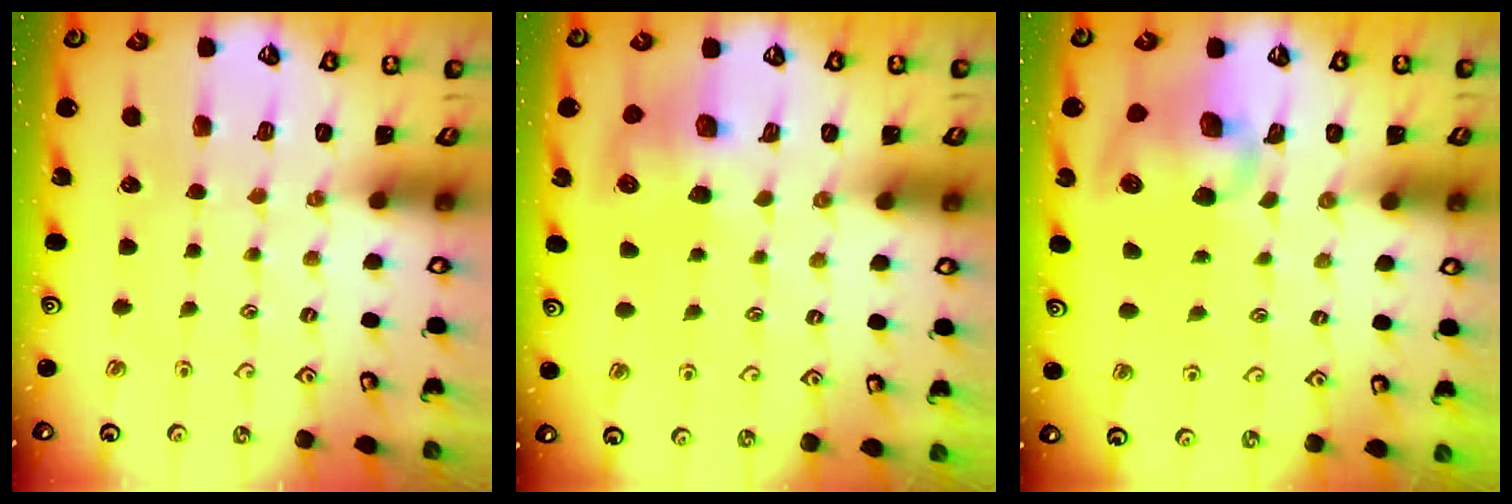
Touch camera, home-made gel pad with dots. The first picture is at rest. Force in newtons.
{"total": 7.2, "press": 7.2, "slide": 0.7}
{"total": 10.0, "press": 9.8, "slide": 1.9}